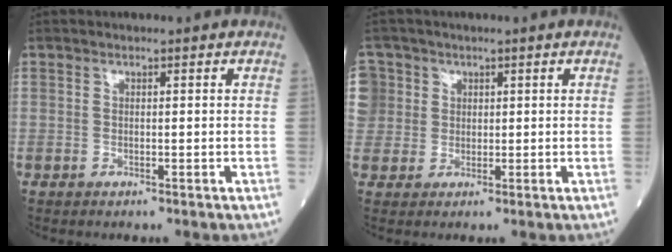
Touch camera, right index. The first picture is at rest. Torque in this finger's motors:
{"motor_torque": [0.02, 0.05, -0.06, -0.01]}